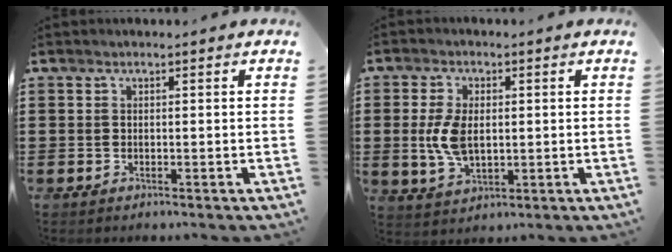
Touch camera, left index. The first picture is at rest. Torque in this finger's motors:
{"motor_torque": [1.21, 0.30, 0.44, 0.12]}